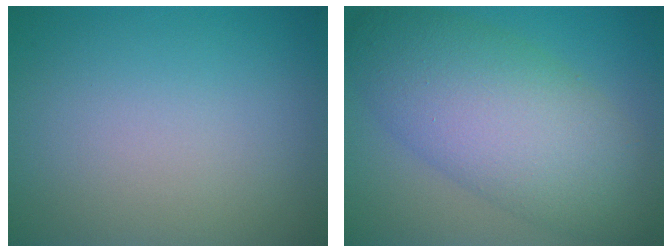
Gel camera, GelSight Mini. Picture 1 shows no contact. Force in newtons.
{"total": 9.8, "press": 9.8, "slide": 0.4}